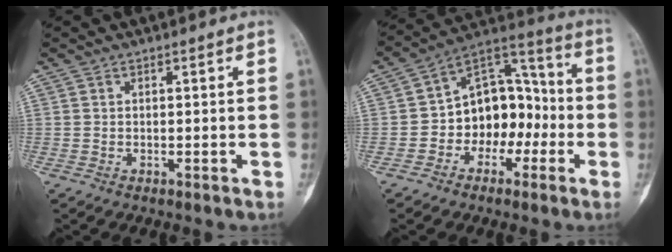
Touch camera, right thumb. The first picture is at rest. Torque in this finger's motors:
{"motor_torque": [0.03, 0.29, 0.67, -0.89, 0.03]}